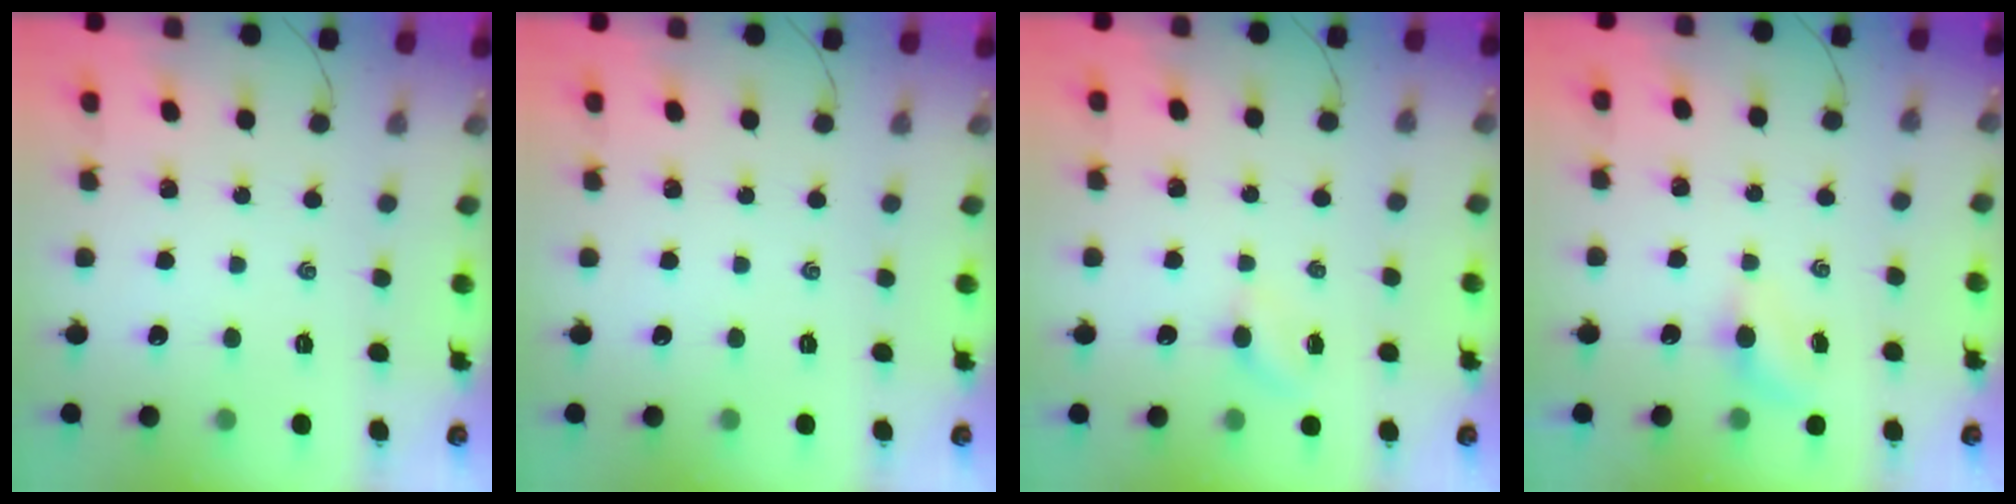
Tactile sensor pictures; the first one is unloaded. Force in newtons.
{"total": 0.0}
{"total": 2.1, "press": 2.0, "slide": 0.7}
{"total": 4.3, "press": 4.1, "slide": 1.3}